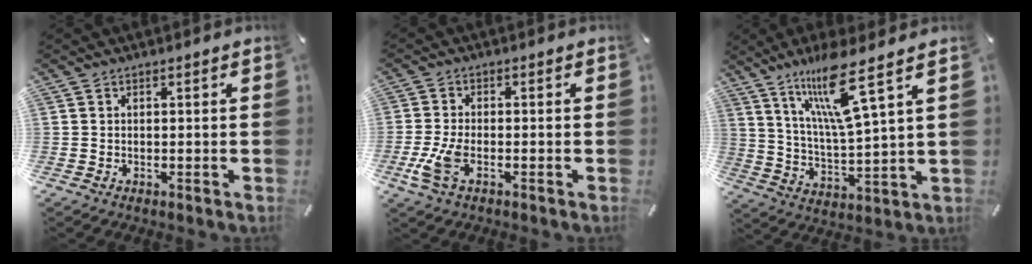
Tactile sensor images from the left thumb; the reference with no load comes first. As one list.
[{"total": 6.0, "force": [-2.0, 2.8, 4.9], "torque": [-0.111, -0.003, -0.036]}, {"total": 14.0, "force": [8.7, 1.6, 10.8], "torque": [-0.235, -0.032, 0.141]}]